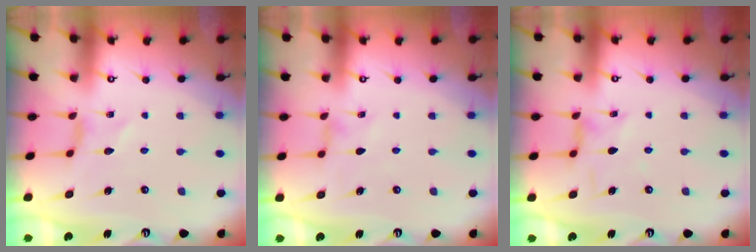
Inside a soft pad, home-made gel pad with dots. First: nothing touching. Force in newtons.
{"total": 0.0}
{"total": 2.4, "press": 2.4, "slide": 0.3}